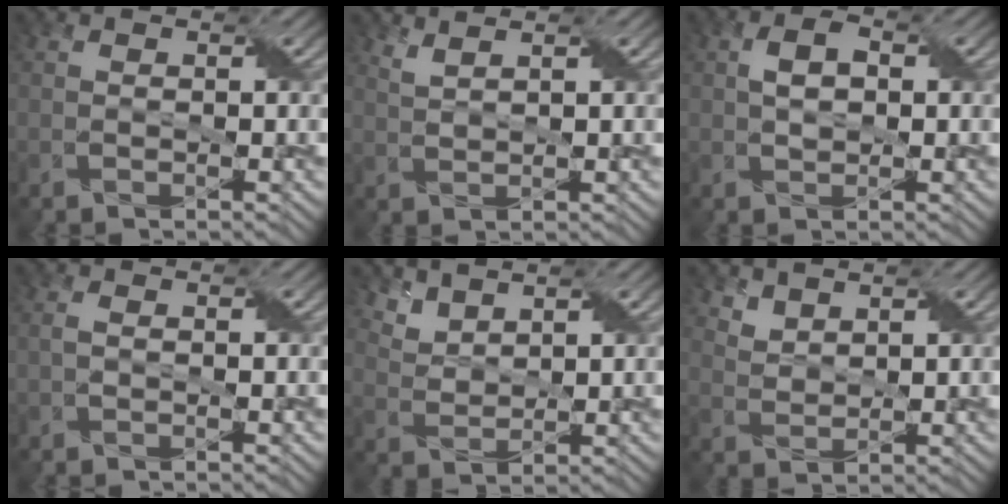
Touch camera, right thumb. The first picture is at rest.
{"total": 2.2, "force": [1.8, 0.5, 1.1], "torque": [-0.020, 0.003, 0.028]}
{"total": 3.1, "force": [0.6, 1.9, 2.3], "torque": [-0.047, 0.004, 0.008]}
{"total": 0.8, "force": [0.0, 0.4, 0.7], "torque": [-0.020, 0.003, -0.002]}
{"total": 3.1, "force": [2.8, 1.1, 0.8], "torque": [-0.029, -0.007, 0.070]}
{"total": 2.3, "force": [2.0, 1.0, 0.4], "torque": [-0.016, -0.003, 0.046]}